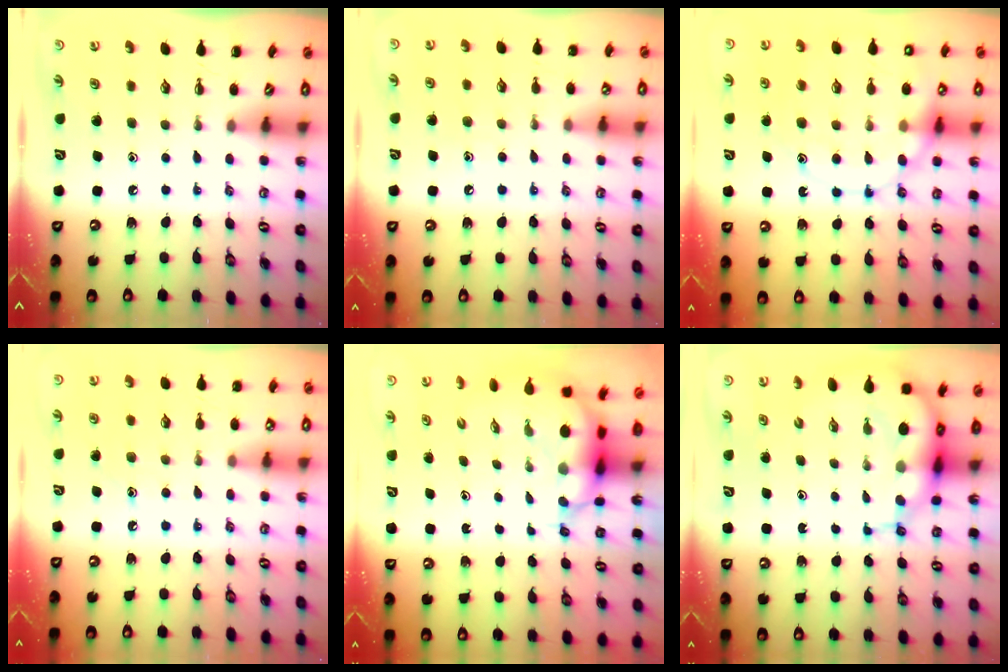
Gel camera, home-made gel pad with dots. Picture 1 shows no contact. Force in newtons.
{"total": 7.3, "press": 7.1, "slide": 1.6}
{"total": 17.1, "press": 17.0, "slide": 2.2}
{"total": 8.4, "press": 8.2, "slide": 1.5}
{"total": 5.6, "press": 5.4, "slide": 1.3}
{"total": 9.0, "press": 8.6, "slide": 2.4}